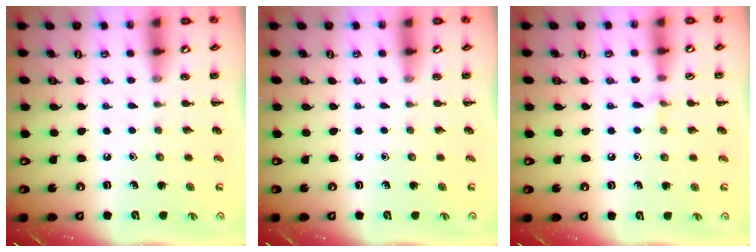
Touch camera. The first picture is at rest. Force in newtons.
{"total": 0.0}
{"total": 4.9, "press": 4.6, "slide": 1.5}